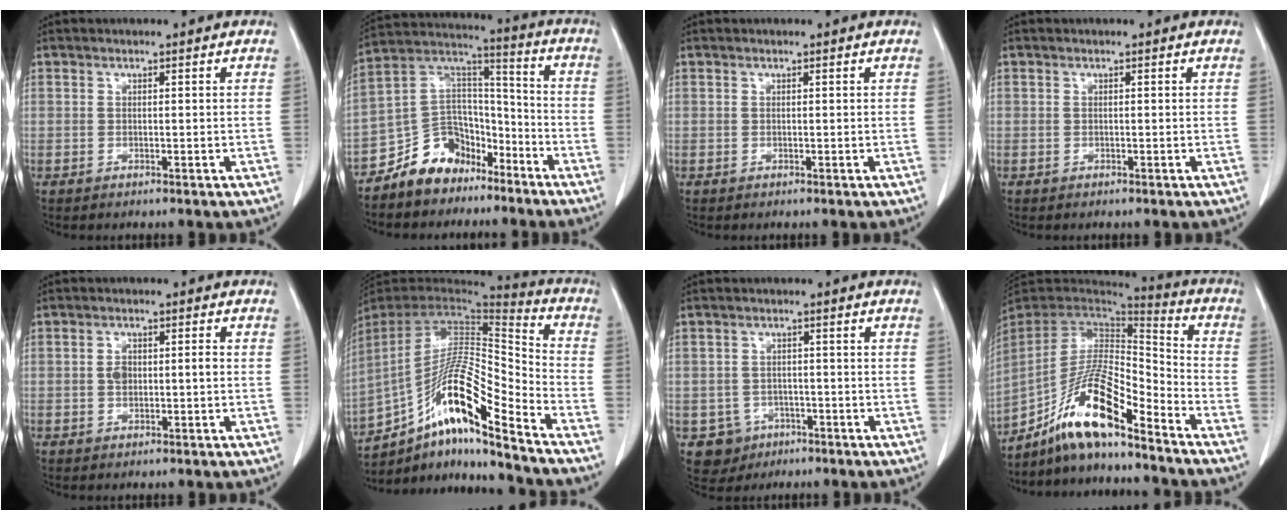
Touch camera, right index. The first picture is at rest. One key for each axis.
{"total": 11.8, "fx": -8.5, "fy": 7.6, "fz": 3.2, "tx": -0.060, "ty": 0.063, "tz": -0.153}
{"total": 0.0}
{"total": 0.0}
{"total": 3.0, "fx": -0.3, "fy": 1.4, "fz": 2.7, "tx": -0.053, "ty": 0.007, "tz": -0.004}
{"total": 18.0, "fx": -11.6, "fy": 1.5, "fz": 13.7, "tx": -0.270, "ty": 0.004, "tz": -0.208}
{"total": 4.8, "fx": -2.0, "fy": 4.4, "fz": 0.3, "tx": -0.002, "ty": 0.012, "tz": -0.024}
{"total": 14.8, "fx": -10.6, "fy": 2.1, "fz": 10.1, "tx": -0.187, "ty": 0.010, "tz": -0.188}